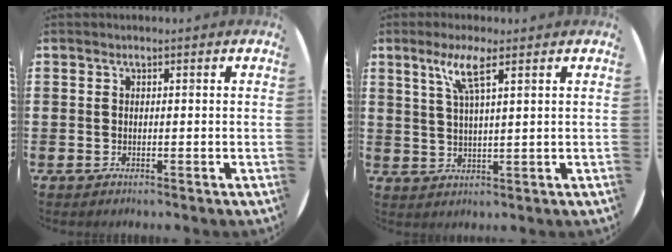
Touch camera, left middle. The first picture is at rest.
{"total": 4.9, "force": [2.9, 0.4, 3.9], "torque": [-0.084, 0.007, 0.047]}